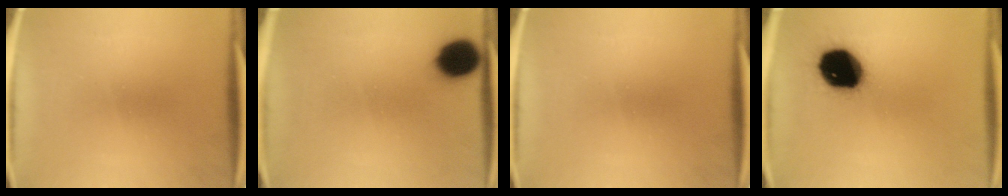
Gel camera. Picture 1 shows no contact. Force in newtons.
{"total": 8.5}
{"total": 0.0}
{"total": 17.6}